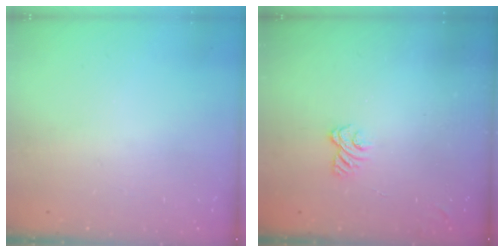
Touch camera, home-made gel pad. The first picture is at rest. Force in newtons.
{"total": 2.3, "press": 1.9, "slide": 1.2}